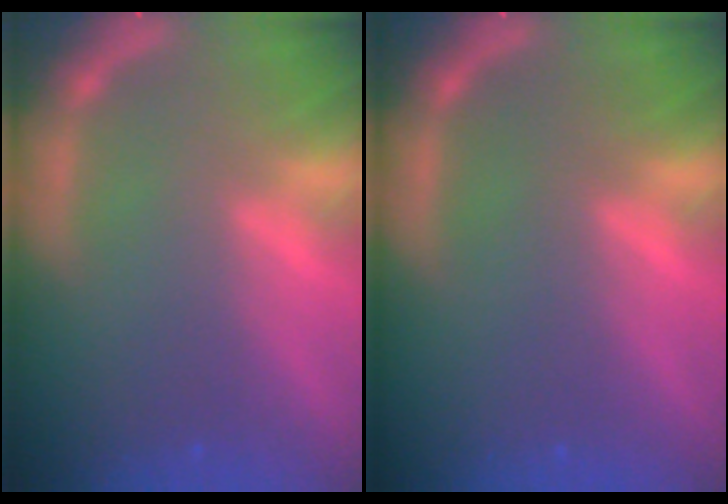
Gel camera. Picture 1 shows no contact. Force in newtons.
{"total": 0.0}